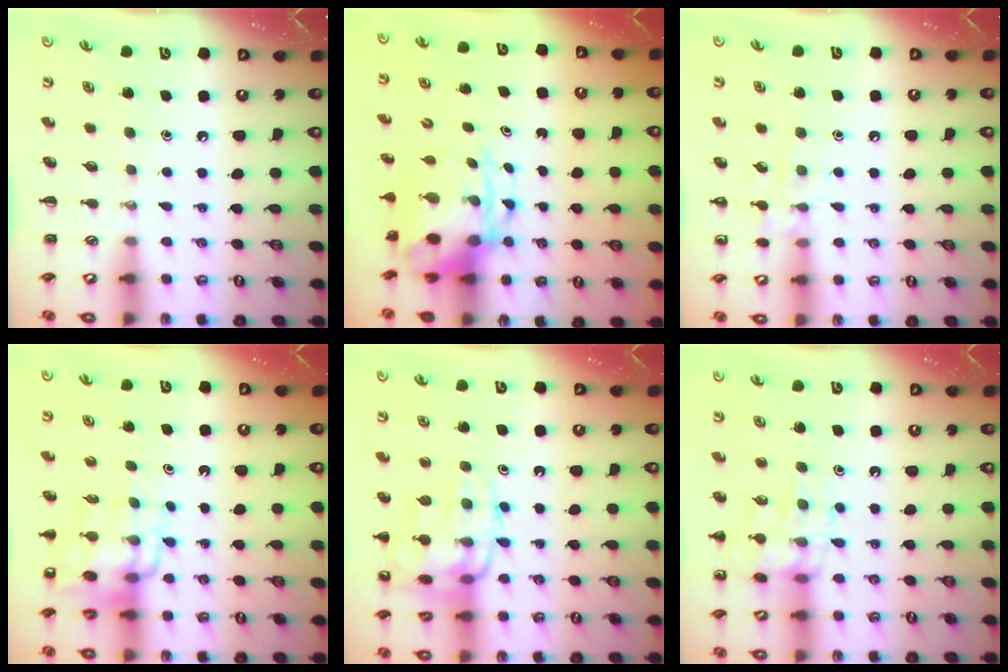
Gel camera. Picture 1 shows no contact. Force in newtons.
{"total": 6.6, "press": 6.3, "slide": 2.0}
{"total": 7.3, "press": 7.2, "slide": 1.6}
{"total": 12.0, "press": 11.6, "slide": 3.0}
{"total": 16.0, "press": 15.9, "slide": 1.8}
{"total": 14.6, "press": 14.5, "slide": 2.1}